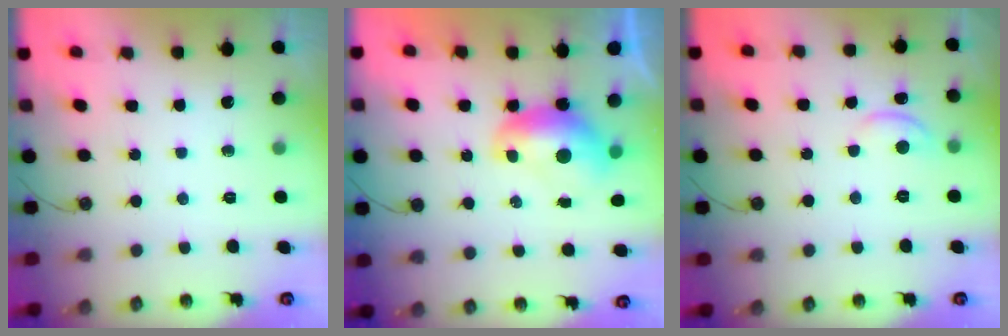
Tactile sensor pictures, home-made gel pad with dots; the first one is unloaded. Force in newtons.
{"total": 1.0, "press": 1.0, "slide": 0.4}
{"total": 0.9, "press": 0.6, "slide": 0.6}